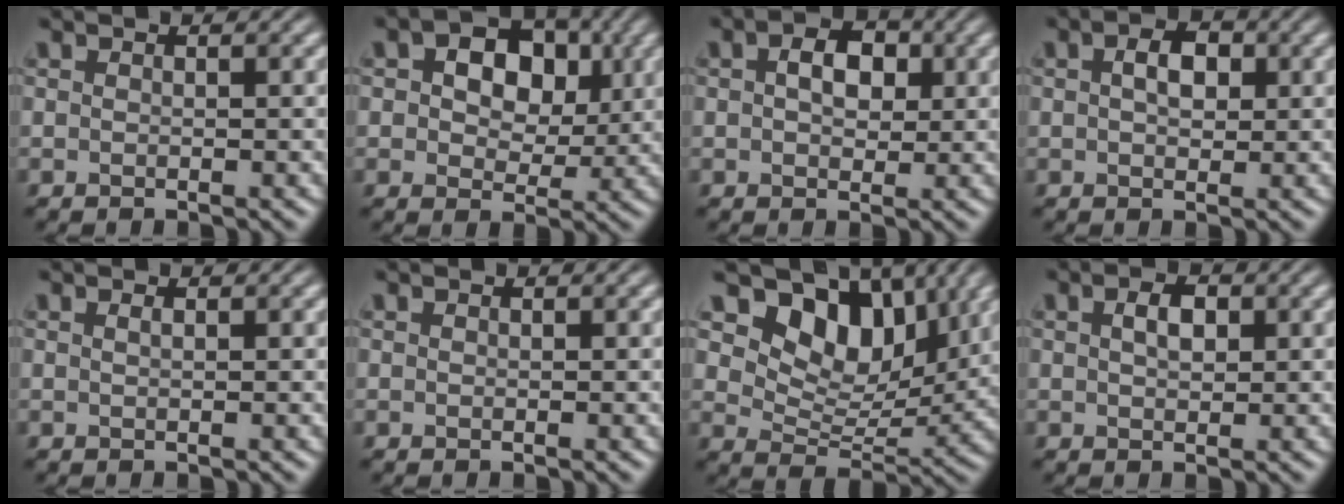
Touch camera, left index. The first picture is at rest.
{"total": 7.8, "force": [1.9, 5.3, 5.4], "torque": [-0.071, 0.014, 0.019]}
{"total": 3.6, "force": [0.8, 2.3, 2.6], "torque": [-0.045, 0.005, 0.009]}
{"total": 2.9, "force": [0.6, 1.8, 2.2], "torque": [-0.039, 0.004, 0.008]}
{"total": 0.5, "force": [0.2, 0.2, 0.4], "torque": [-0.006, 0.002, 0.003]}
{"total": 0.0}
{"total": 9.9, "force": [5.5, 6.0, 5.6], "torque": [-0.093, -0.006, 0.090]}
{"total": 2.1, "force": [0.6, 1.2, 1.6], "torque": [-0.031, 0.003, 0.010]}